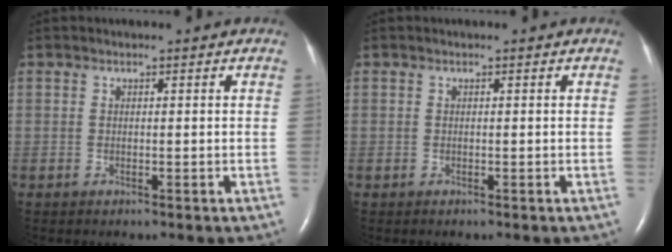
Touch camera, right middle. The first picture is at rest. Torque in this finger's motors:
{"motor_torque": [0.25, -0.09, 0.12, 0.00]}